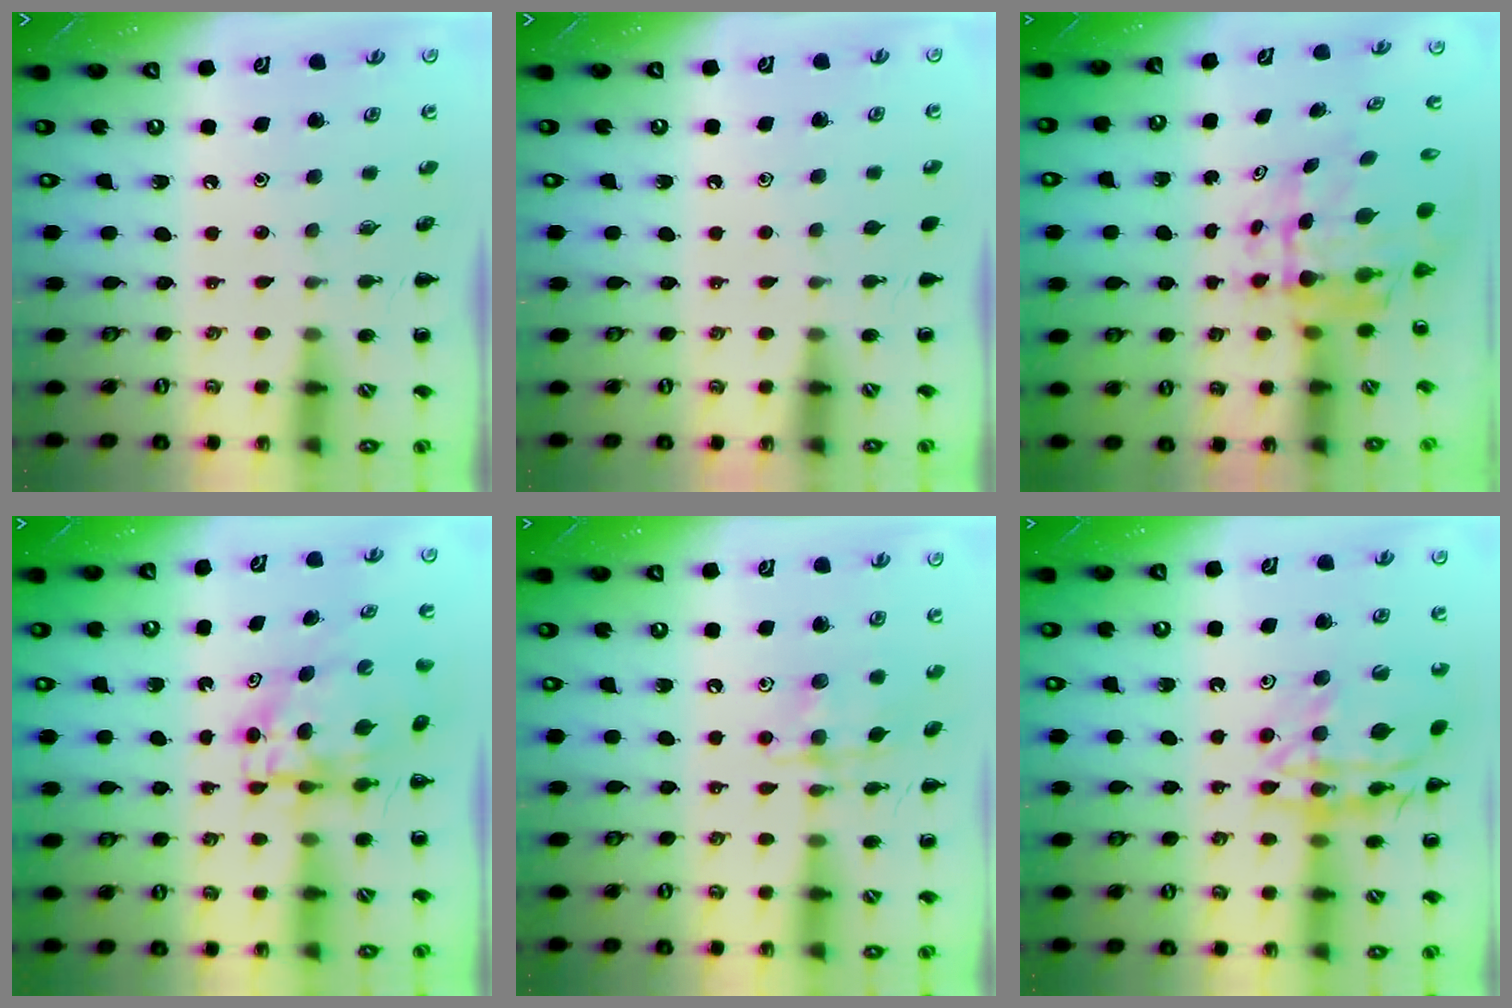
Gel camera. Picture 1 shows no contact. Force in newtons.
{"total": 0.6, "press": 0.6, "slide": 0.1}
{"total": 7.2, "press": 6.7, "slide": 2.7}
{"total": 5.7, "press": 5.6, "slide": 1.0}
{"total": 10.8, "press": 10.7, "slide": 0.7}
{"total": 17.7, "press": 17.6, "slide": 1.7}